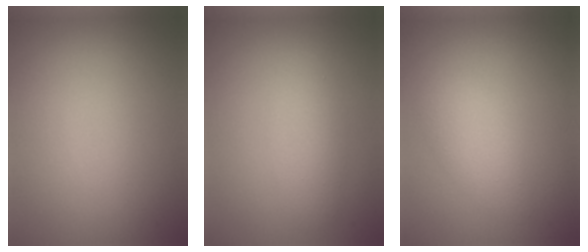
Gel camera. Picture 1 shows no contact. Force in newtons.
{"total": 2.9, "press": 2.9, "slide": 0.1}
{"total": 2.3, "press": 2.3, "slide": 0.1}